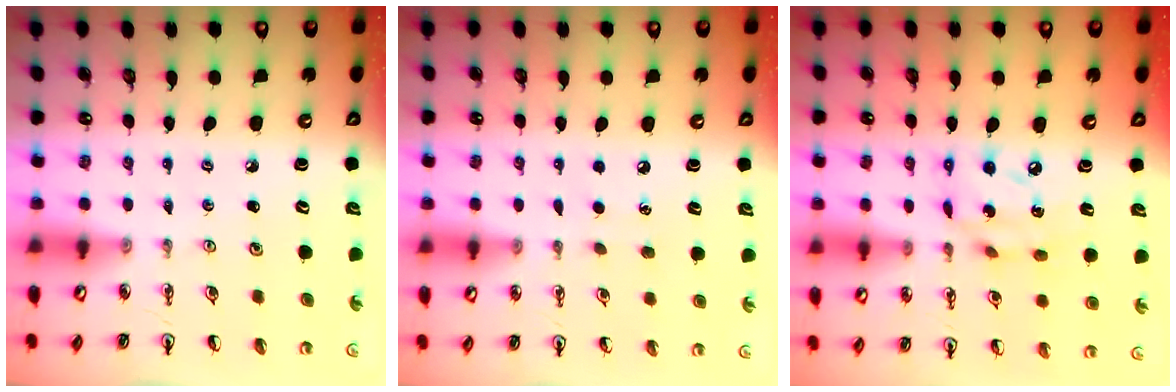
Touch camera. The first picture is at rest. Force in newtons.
{"total": 4.8, "press": 4.8, "slide": 0.5}
{"total": 11.8, "press": 11.7, "slide": 1.2}